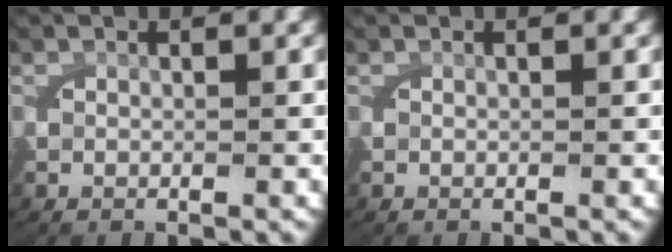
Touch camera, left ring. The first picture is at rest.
{"total": 0.0}